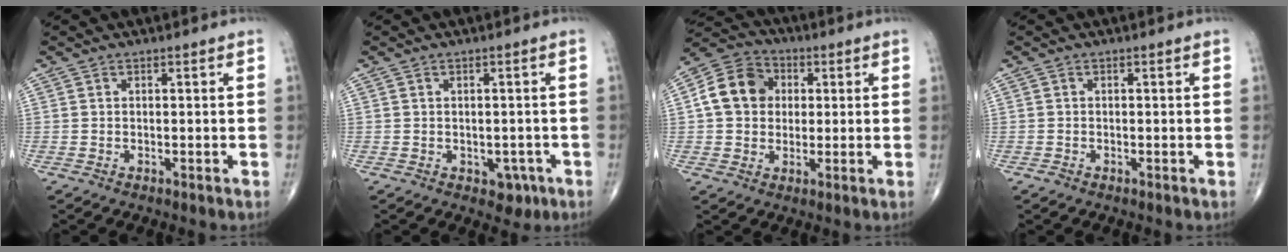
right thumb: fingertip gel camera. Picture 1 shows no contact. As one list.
[{"total": 3.2, "force": [-1.2, 2.4, 1.7], "torque": [0.003, 0.005, -0.010]}, {"total": 10.8, "force": [1.5, 9.0, 5.9], "torque": [-0.089, 0.016, 0.014]}, {"total": 0.5, "force": [-0.4, 0.3, 0.1], "torque": [-0.002, 0.001, -0.011]}]